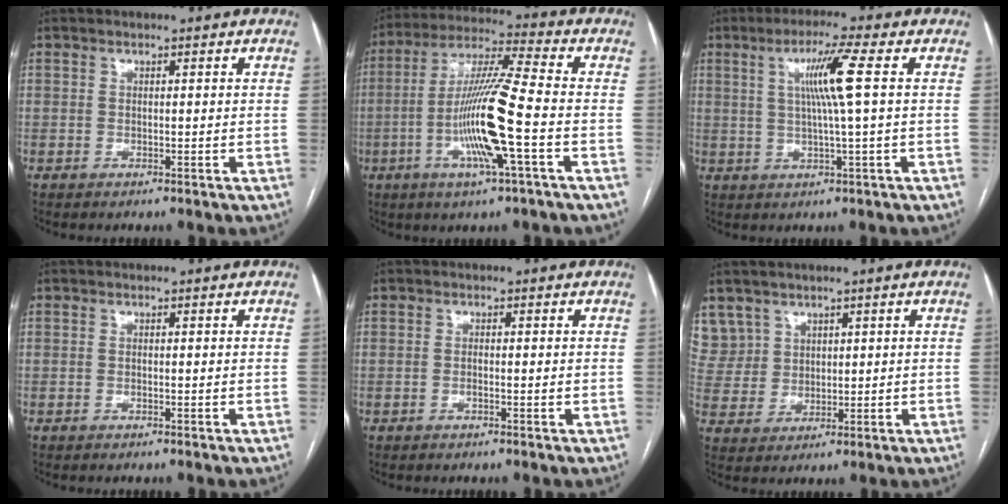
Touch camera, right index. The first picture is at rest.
{"total": 12.1, "force": [-3.3, -0.4, 11.6], "torque": [-0.225, -0.006, -0.068]}
{"total": 7.1, "force": [1.5, -1.3, 6.9], "torque": [-0.128, 0.003, 0.033]}
{"total": 0.0}
{"total": 1.4, "force": [-0.2, 0.3, 1.3], "torque": [-0.022, 0.001, -0.002]}
{"total": 7.1, "force": [4.5, 5.5, 0.1], "torque": [-0.005, 0.014, 0.103]}